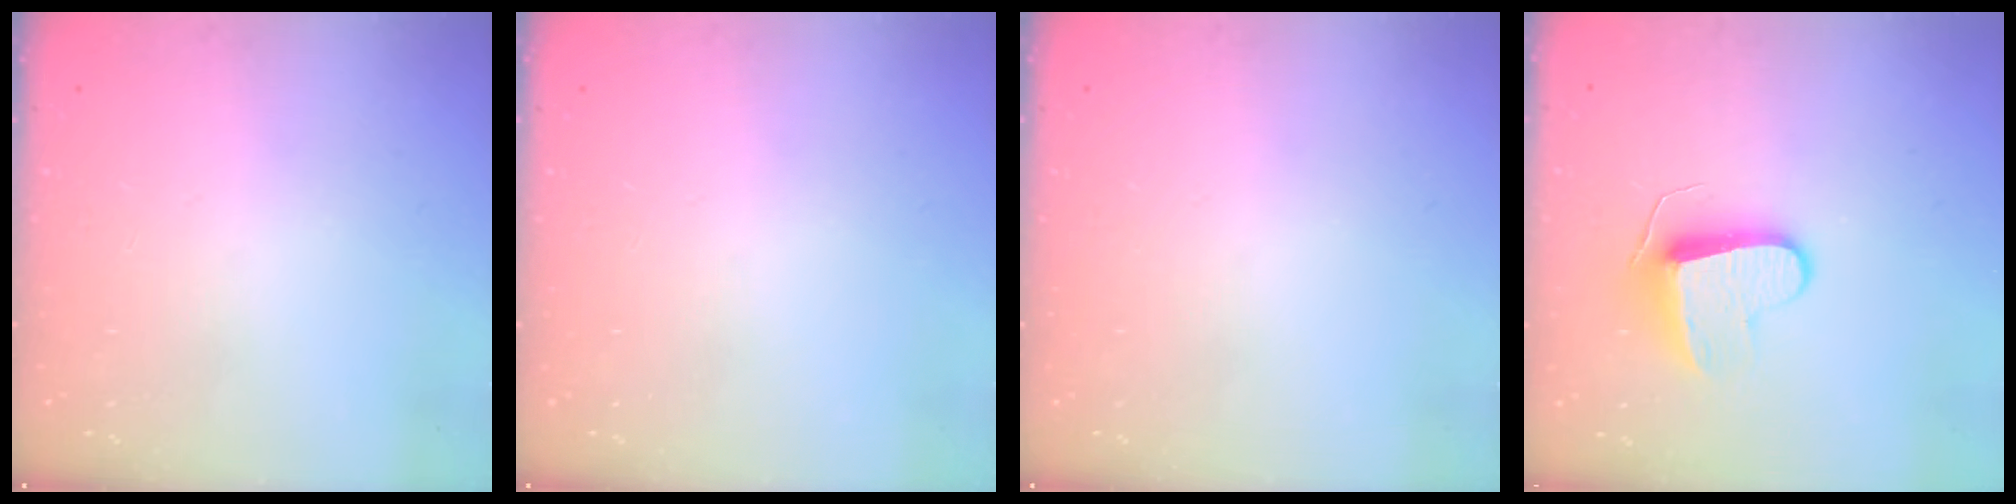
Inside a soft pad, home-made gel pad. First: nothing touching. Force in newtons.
{"total": 0.0}
{"total": 0.0}
{"total": 8.8, "press": 8.8, "slide": 0.2}